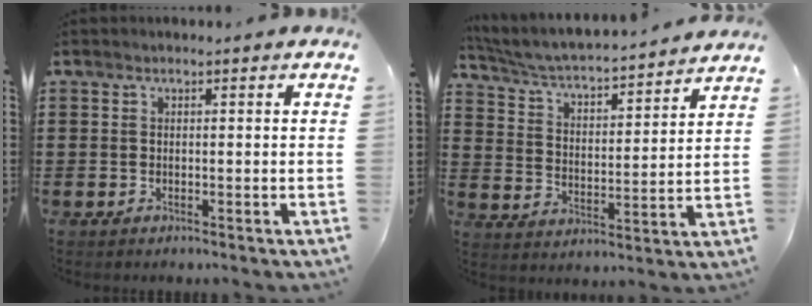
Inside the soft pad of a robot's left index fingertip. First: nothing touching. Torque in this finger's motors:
{"motor_torque": [2.14, 0.00, 0.22, 0.06]}